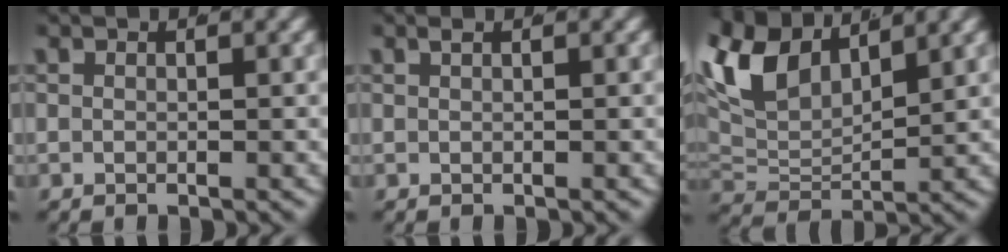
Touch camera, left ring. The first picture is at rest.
{"total": 0.6, "force": [0.3, -0.5, 0.1], "torque": [0.001, 0.001, 0.007]}
{"total": 9.9, "force": [3.9, 6.3, 6.6], "torque": [-0.156, -0.014, 0.076]}